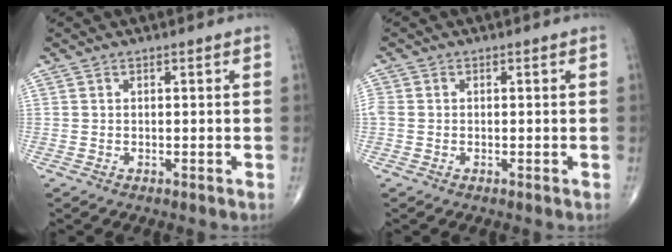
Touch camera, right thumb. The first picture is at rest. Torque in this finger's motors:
{"motor_torque": [-0.08, -0.08, 0.29, 0.06, 0.04]}